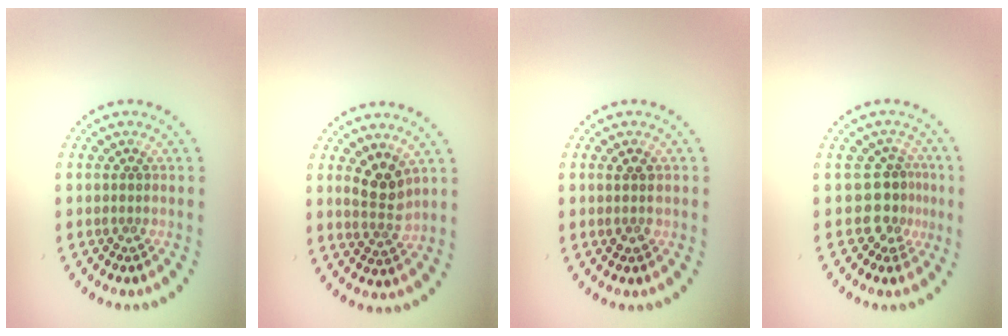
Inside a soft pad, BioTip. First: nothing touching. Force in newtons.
{"total": 2.6, "press": 2.4, "slide": 1.0}
{"total": 1.6, "press": 1.5, "slide": 0.4}
{"total": 2.8, "press": 2.1, "slide": 1.8}